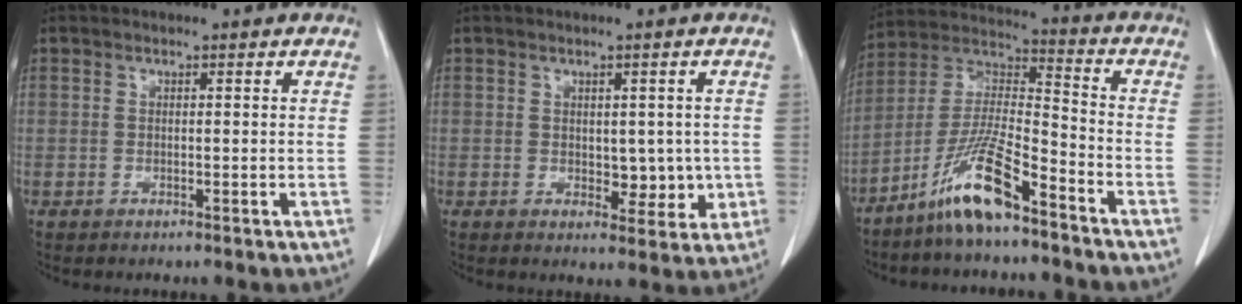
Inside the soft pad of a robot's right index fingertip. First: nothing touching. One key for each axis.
{"total": 4.4, "fx": 0.0, "fy": 2.8, "fz": 3.5, "tx": -0.029, "ty": 0.001, "tz": 0.011}
{"total": 12.1, "fx": -8.3, "fy": 1.1, "fz": 8.7, "tx": -0.183, "ty": -0.008, "tz": -0.163}